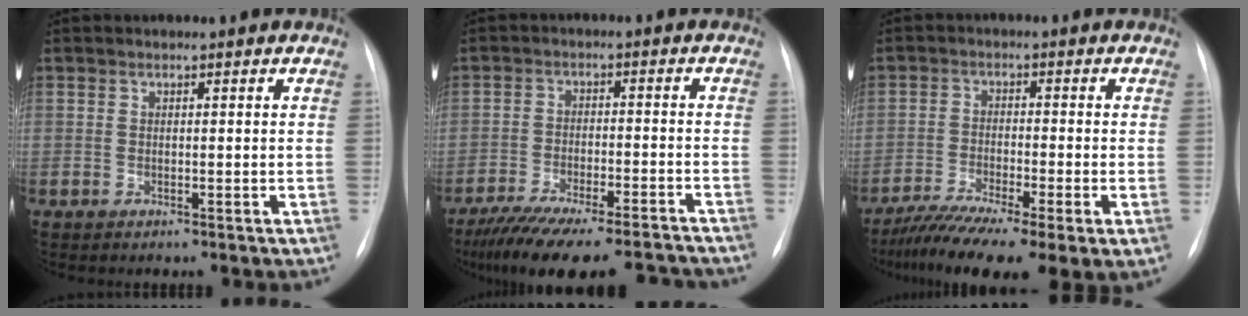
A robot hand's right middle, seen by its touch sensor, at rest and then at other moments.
{"total": 20.4, "force": [-18.0, 3.5, 8.9], "torque": [-0.137, -0.015, -0.255]}
{"total": 12.0, "force": [-7.9, 1.6, 8.9], "torque": [-0.152, -0.023, -0.133]}